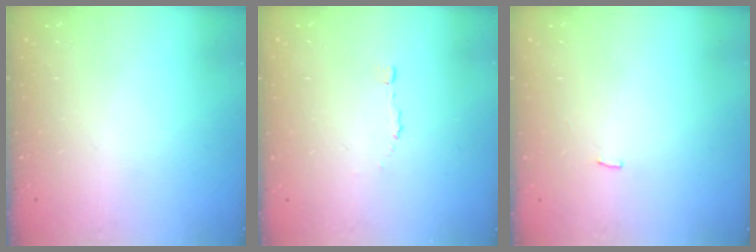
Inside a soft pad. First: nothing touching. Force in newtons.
{"total": 2.2, "press": 2.2, "slide": 0.1}
{"total": 1.5, "press": 1.4, "slide": 0.3}